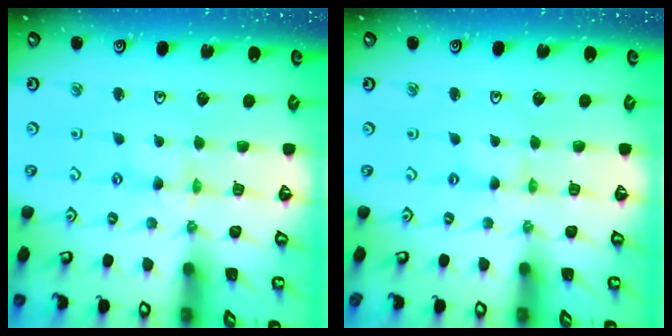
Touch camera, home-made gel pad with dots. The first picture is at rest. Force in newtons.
{"total": 0.0}